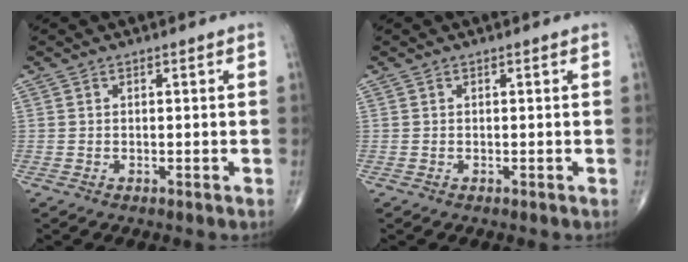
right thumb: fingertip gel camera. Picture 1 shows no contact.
{"total": 0.0}